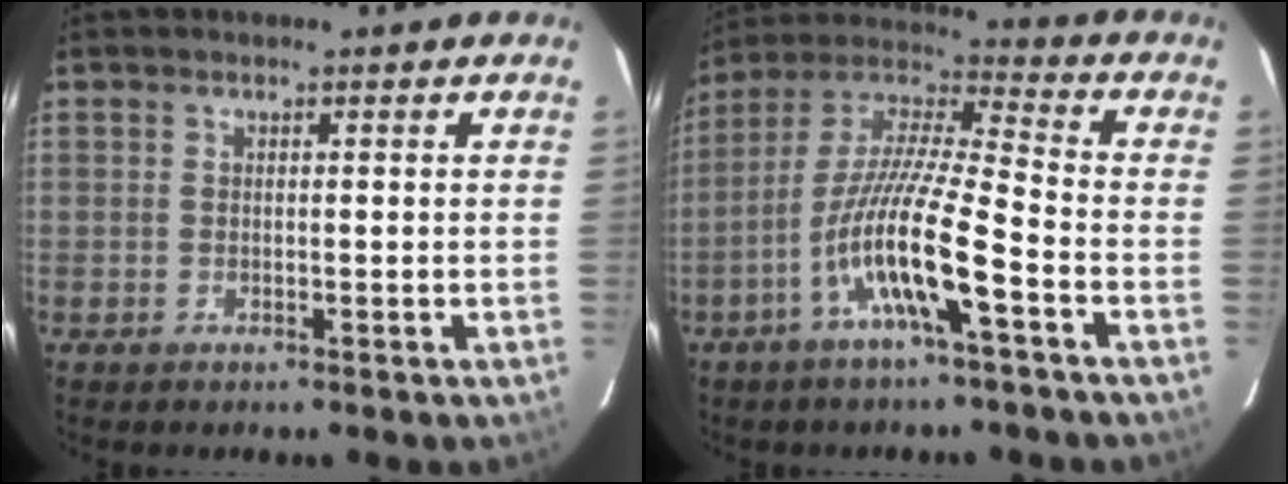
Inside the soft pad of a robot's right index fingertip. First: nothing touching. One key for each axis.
{"total": 14.1, "fx": -6.3, "fy": 1.2, "fz": 12.5, "tx": -0.243, "ty": -0.005, "tz": -0.127}